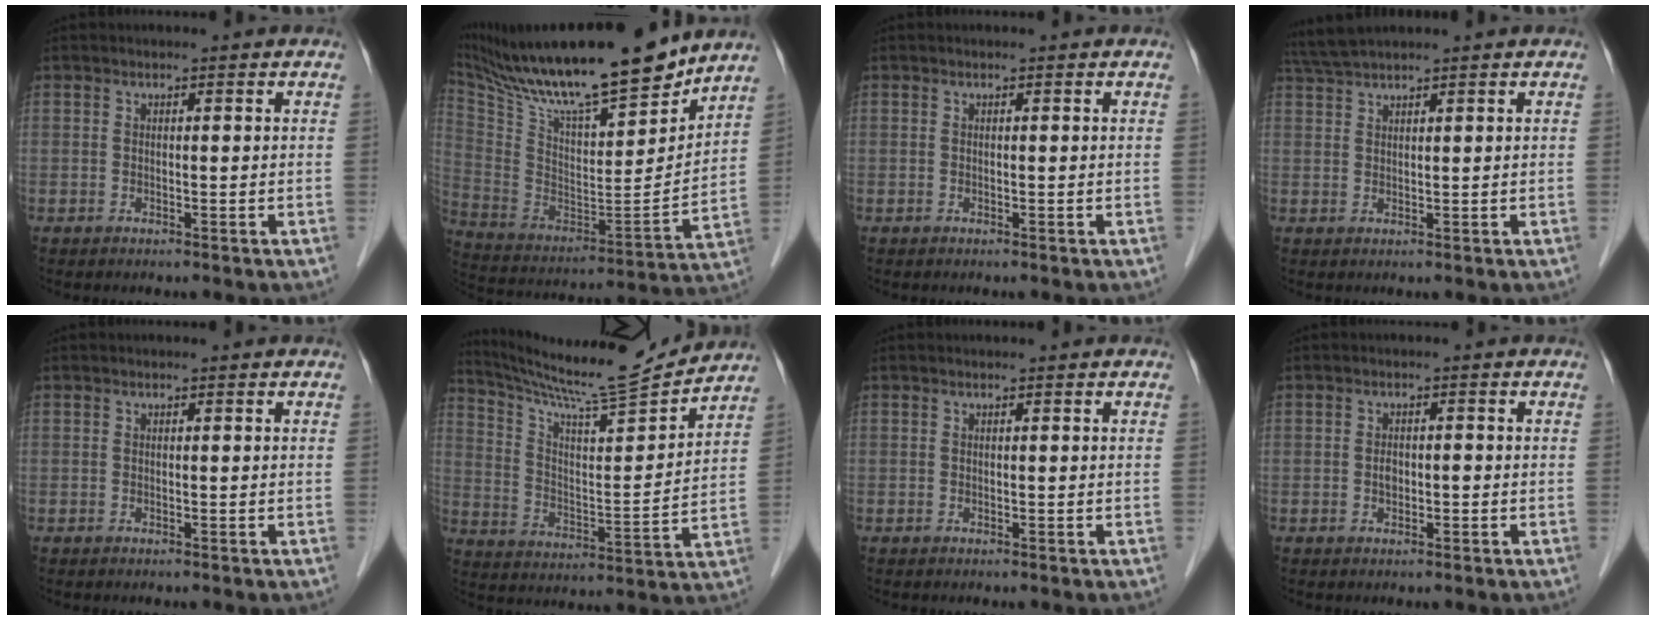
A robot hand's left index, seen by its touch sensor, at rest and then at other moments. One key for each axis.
{"total": 26.2, "fx": 22.0, "fy": 3.4, "fz": 13.7, "tx": -0.258, "ty": -0.012, "tz": 0.362}
{"total": 0.0}
{"total": 3.7, "fx": 3.4, "fy": -0.5, "fz": 1.3, "tx": -0.034, "ty": 0.022, "tz": 0.074}
{"total": 0.0}
{"total": 16.6, "fx": 15.9, "fy": -0.8, "fz": 4.7, "tx": -0.096, "ty": -0.026, "tz": 0.258}
{"total": 0.0}
{"total": 1.5, "fx": -0.3, "fy": 0.9, "fz": 1.2, "tx": -0.021, "ty": 0.003, "tz": -0.003}